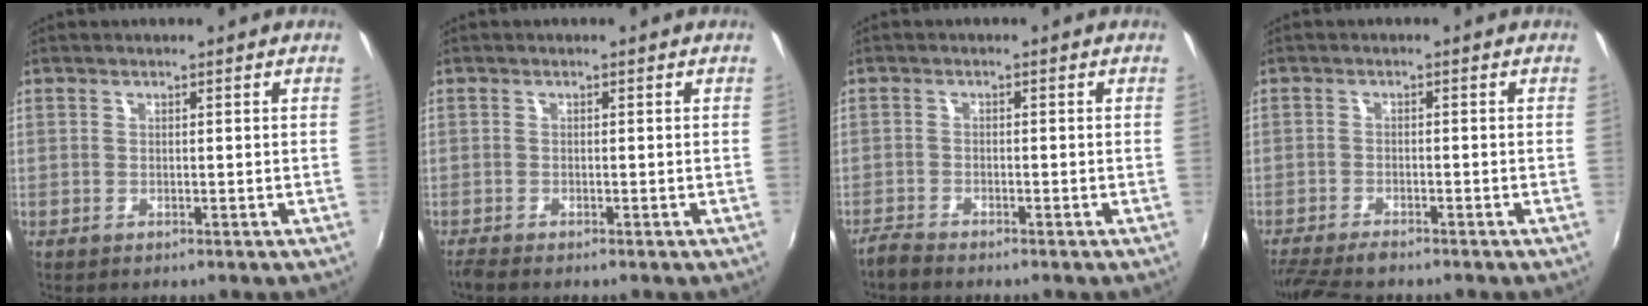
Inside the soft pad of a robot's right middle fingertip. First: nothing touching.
{"total": 1.3, "force": [-1.2, 0.0, 0.7], "torque": [-0.015, -0.006, -0.023]}
{"total": 2.3, "force": [-2.2, 0.2, 0.5], "torque": [-0.020, -0.008, -0.047]}
{"total": 7.5, "force": [-6.5, 1.3, 3.6], "torque": [-0.092, -0.029, -0.114]}